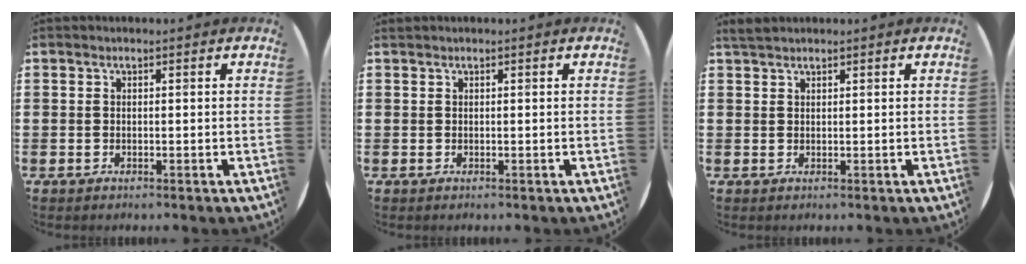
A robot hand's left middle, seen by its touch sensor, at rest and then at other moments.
{"total": 0.0}
{"total": 1.3, "force": [1.2, 0.1, 0.4], "torque": [-0.010, 0.003, 0.023]}